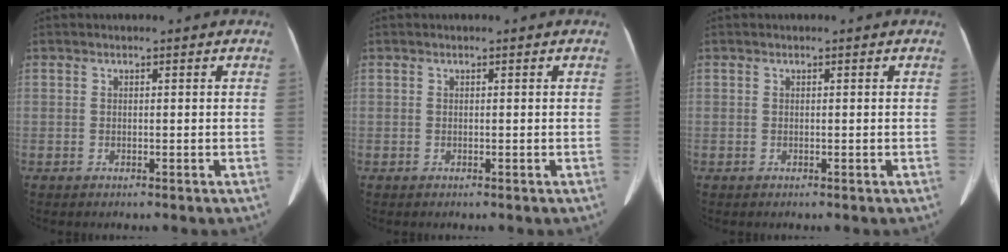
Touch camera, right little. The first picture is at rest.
{"total": 0.0}
{"total": 0.0}